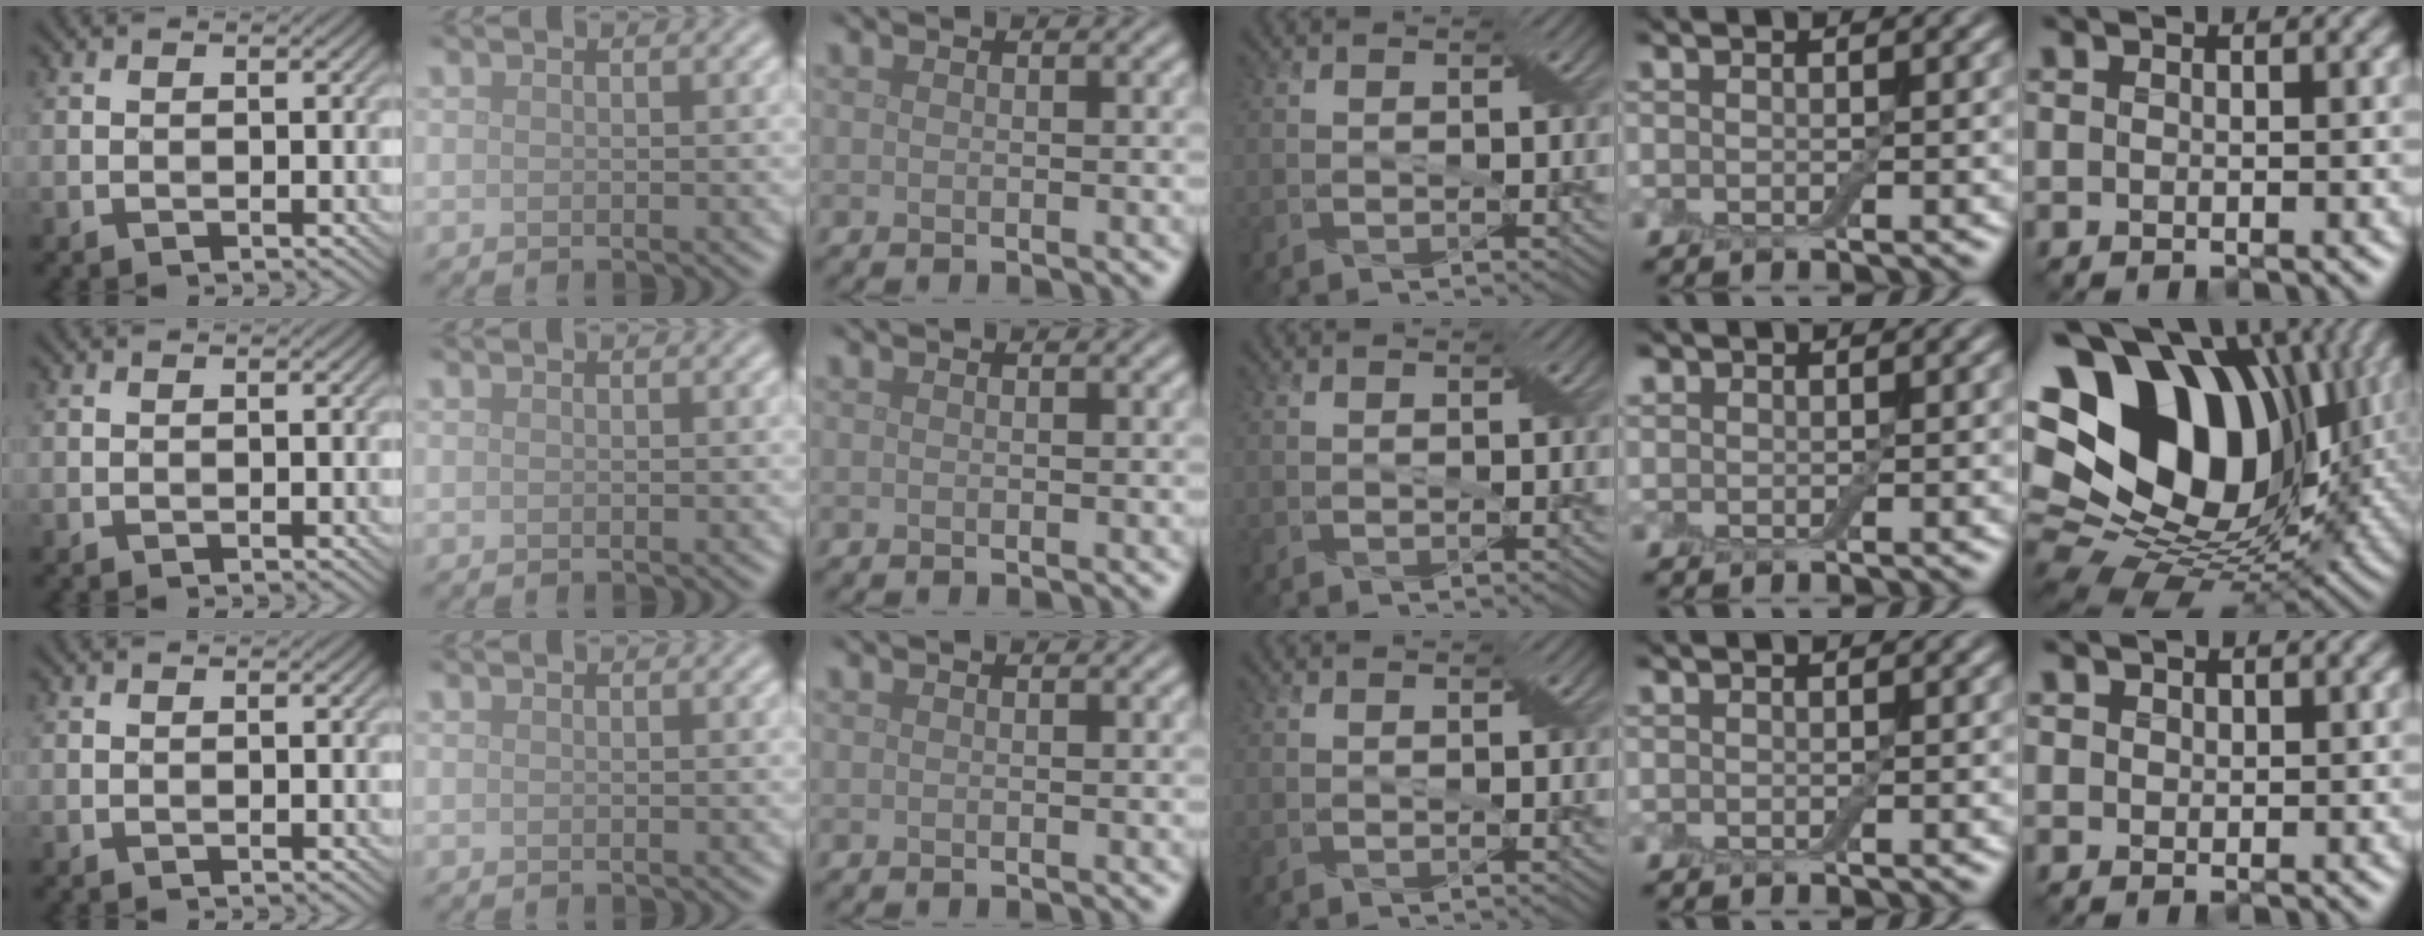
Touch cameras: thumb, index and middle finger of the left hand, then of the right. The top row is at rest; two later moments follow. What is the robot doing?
{"motion": "extract", "object": "drawer"}